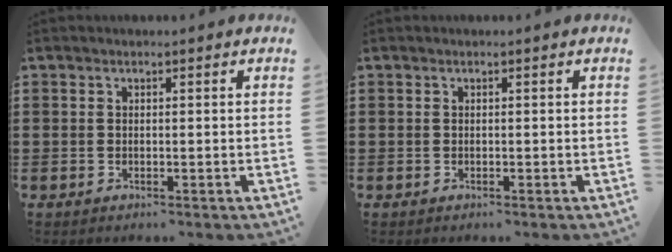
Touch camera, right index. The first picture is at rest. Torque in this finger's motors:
{"motor_torque": [-0.02, -0.03, -0.02, -0.03]}